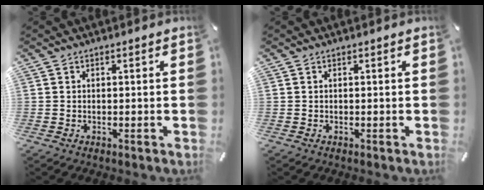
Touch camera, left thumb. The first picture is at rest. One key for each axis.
{"total": 0.0}